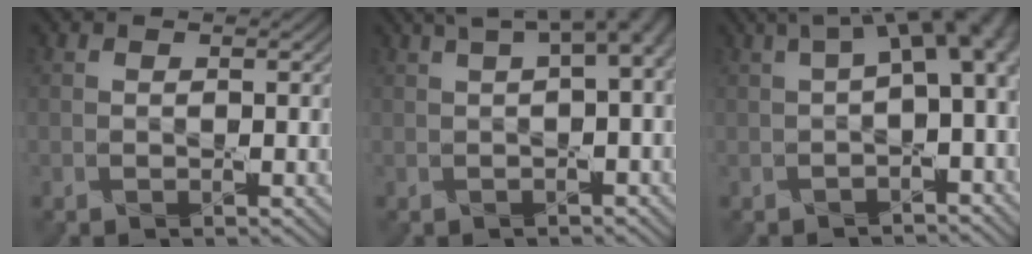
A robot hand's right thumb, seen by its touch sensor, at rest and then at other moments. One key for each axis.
{"total": 8.1, "fx": 3.0, "fy": 2.7, "fz": 7.0, "tx": -0.095, "ty": 0.032, "tz": 0.038}
{"total": 8.5, "fx": 1.5, "fy": 3.2, "fz": 7.7, "tx": -0.111, "ty": 0.019, "tz": 0.026}